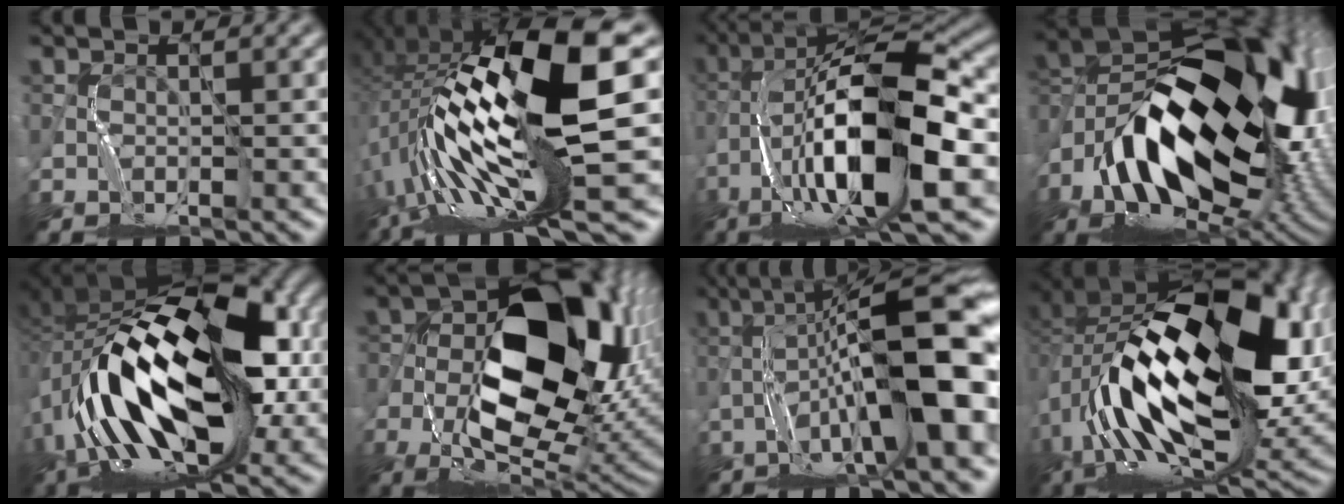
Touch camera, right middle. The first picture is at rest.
{"total": 16.1, "force": [-1.4, 3.5, 15.7], "torque": [-0.302, 0.014, -0.011]}
{"total": 15.7, "force": [-4.3, 5.0, 14.2], "torque": [-0.254, 0.024, -0.068]}
{"total": 16.9, "force": [-2.8, 10.2, 13.1], "torque": [-0.237, 0.011, -0.050]}
{"total": 16.4, "force": [-2.0, 8.8, 13.7], "torque": [-0.242, 0.021, -0.043]}
{"total": 15.8, "force": [-1.0, 9.4, 12.6], "torque": [-0.196, -0.001, -0.023]}
{"total": 12.9, "force": [-3.2, 2.5, 12.3], "torque": [-0.199, 0.019, -0.047]}
{"total": 19.1, "force": [0.6, 11.1, 15.5], "torque": [-0.299, -0.005, 0.024]}